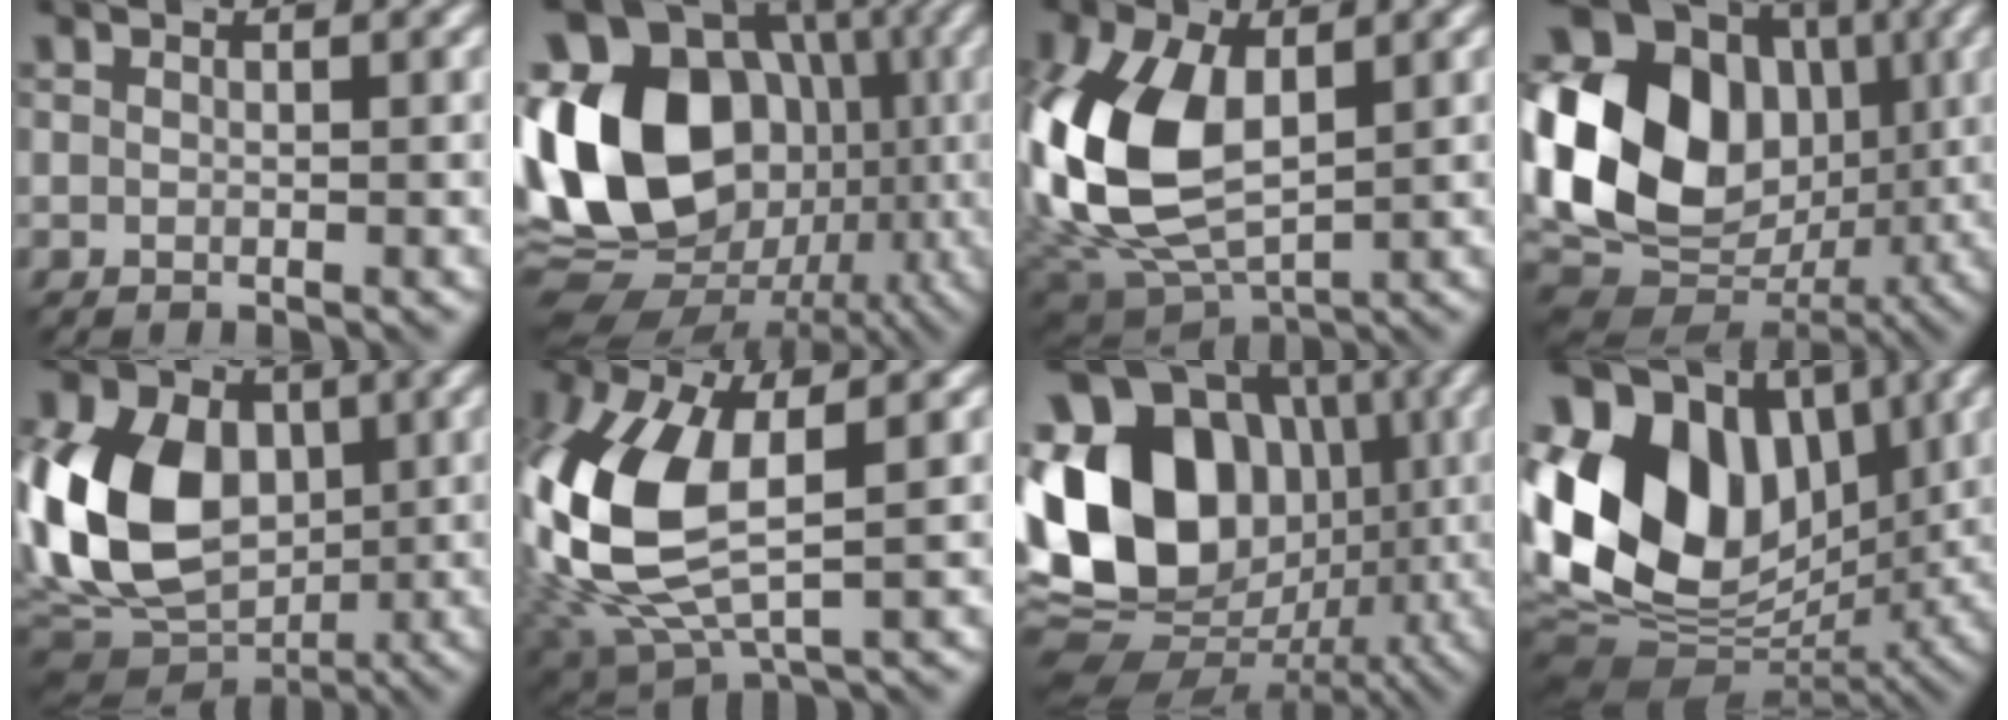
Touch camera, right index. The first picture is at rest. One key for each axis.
{"total": 19.0, "fx": 0.9, "fy": 14.8, "fz": 11.8, "tx": -0.216, "ty": 0.025, "tz": 0.022}
{"total": 12.9, "fx": 1.4, "fy": 8.1, "fz": 10.0, "tx": -0.262, "ty": -0.004, "tz": 0.027}
{"total": 18.8, "fx": 2.5, "fy": 14.8, "fz": 11.3, "tx": -0.230, "ty": 0.021, "tz": 0.047}
{"total": 14.1, "fx": 0.9, "fy": 10.5, "fz": 9.4, "tx": -0.219, "ty": 0.008, "tz": -0.003}
{"total": 11.0, "fx": 0.8, "fy": 6.1, "fz": 9.2, "tx": -0.235, "ty": -0.006, "tz": 0.020}
{"total": 16.7, "fx": 1.0, "fy": 13.3, "fz": 10.0, "tx": -0.195, "ty": 0.031, "tz": -0.004}
{"total": 16.8, "fx": 2.3, "fy": 12.6, "fz": 10.9, "tx": -0.217, "ty": 0.027, "tz": 0.046}